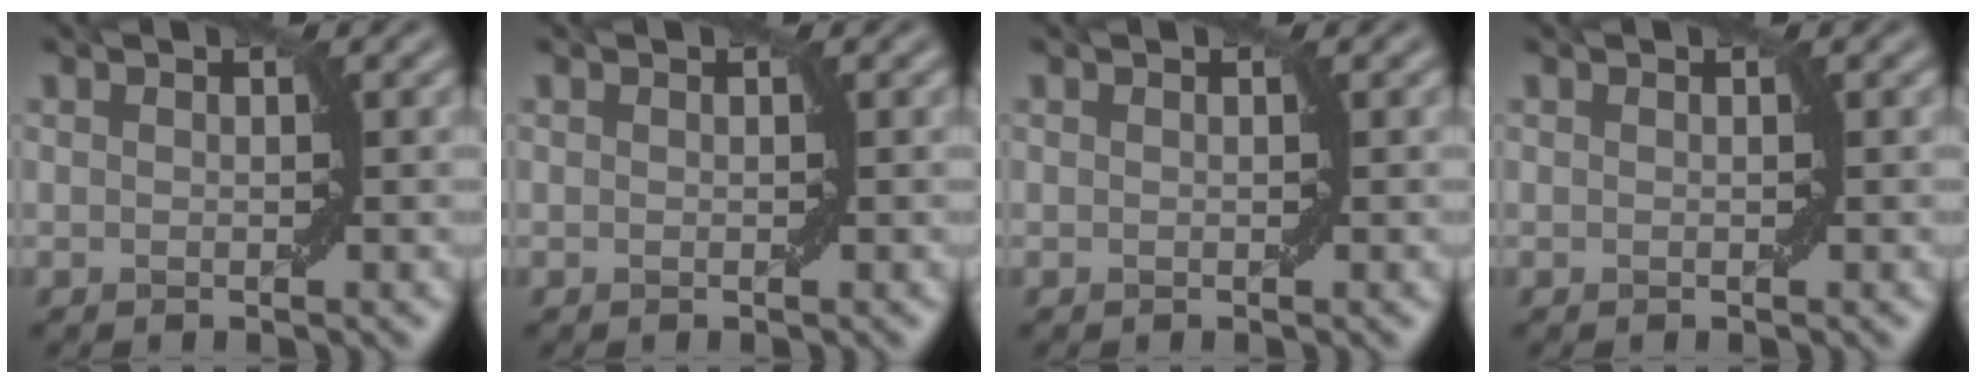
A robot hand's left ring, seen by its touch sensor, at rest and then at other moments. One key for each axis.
{"total": 0.0}
{"total": 0.0}
{"total": 0.0}